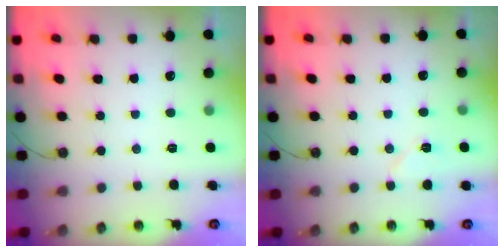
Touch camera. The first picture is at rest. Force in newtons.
{"total": 6.6, "press": 6.4, "slide": 1.6}